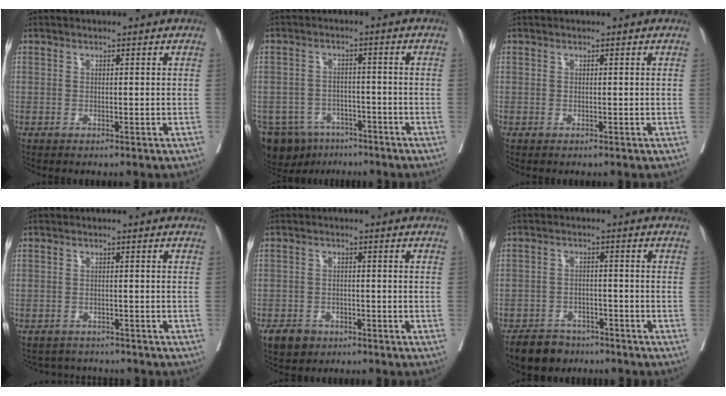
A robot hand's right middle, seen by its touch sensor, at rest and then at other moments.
{"total": 10.0, "force": [-7.4, 6.2, 2.7], "torque": [-0.058, 0.005, -0.104]}
{"total": 0.0}
{"total": 5.6, "force": [-5.4, 1.3, 0.3], "torque": [-0.001, 0.007, -0.070]}
{"total": 3.8, "force": [-2.5, 2.6, 1.2], "torque": [-0.023, 0.005, -0.035]}
{"total": 6.4, "force": [-5.3, 3.4, 1.3], "torque": [-0.022, -0.003, -0.089]}